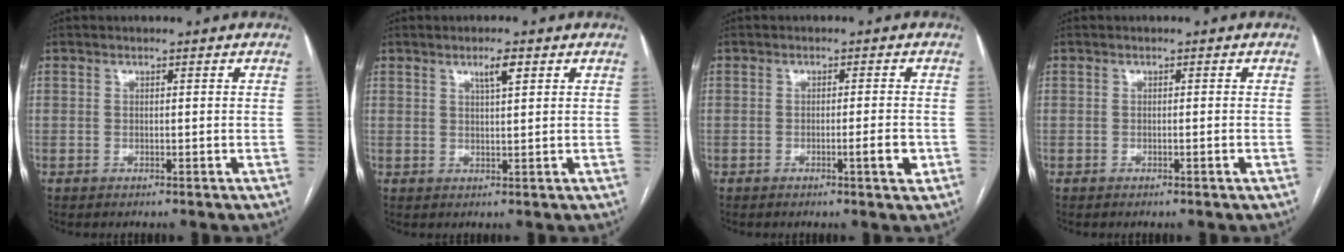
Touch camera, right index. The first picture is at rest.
{"total": 2.8, "force": [1.5, 0.3, 2.3], "torque": [-0.042, 0.000, 0.026]}
{"total": 3.1, "force": [-1.1, 0.2, 2.9], "torque": [-0.043, -0.002, -0.015]}
{"total": 0.6, "force": [-0.3, -0.1, 0.5], "torque": [-0.009, 0.001, -0.003]}